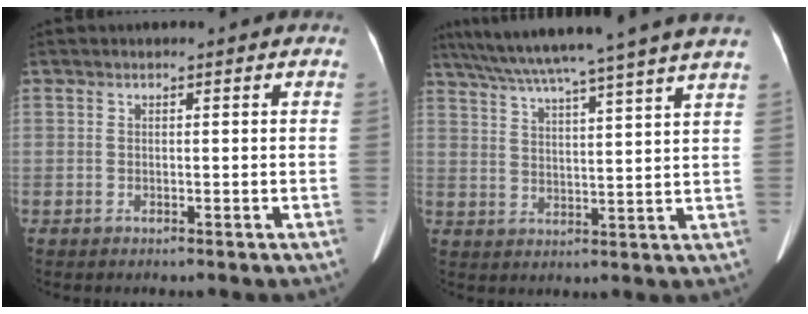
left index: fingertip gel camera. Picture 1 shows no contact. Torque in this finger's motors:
{"motor_torque": [0.88, -1.26, 0.49, 0.19]}